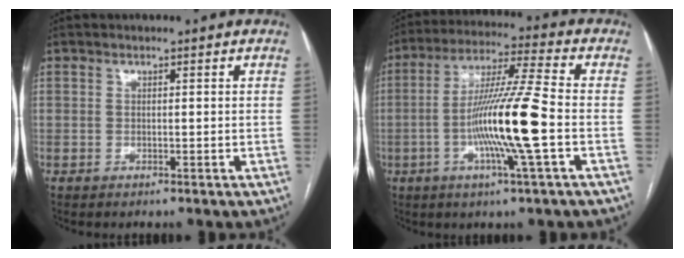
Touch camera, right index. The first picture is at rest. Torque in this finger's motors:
{"motor_torque": [2.14, 0.00, 1.00, 0.21]}